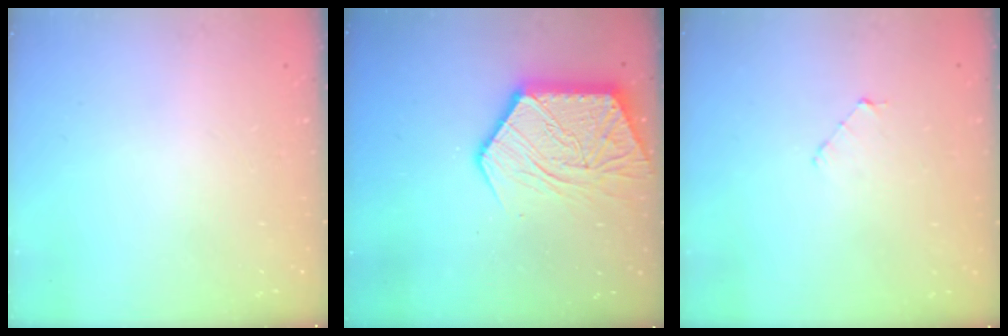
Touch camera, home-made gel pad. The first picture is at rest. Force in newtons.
{"total": 16.7, "press": 16.7, "slide": 1.3}
{"total": 2.9, "press": 2.9, "slide": 0.3}